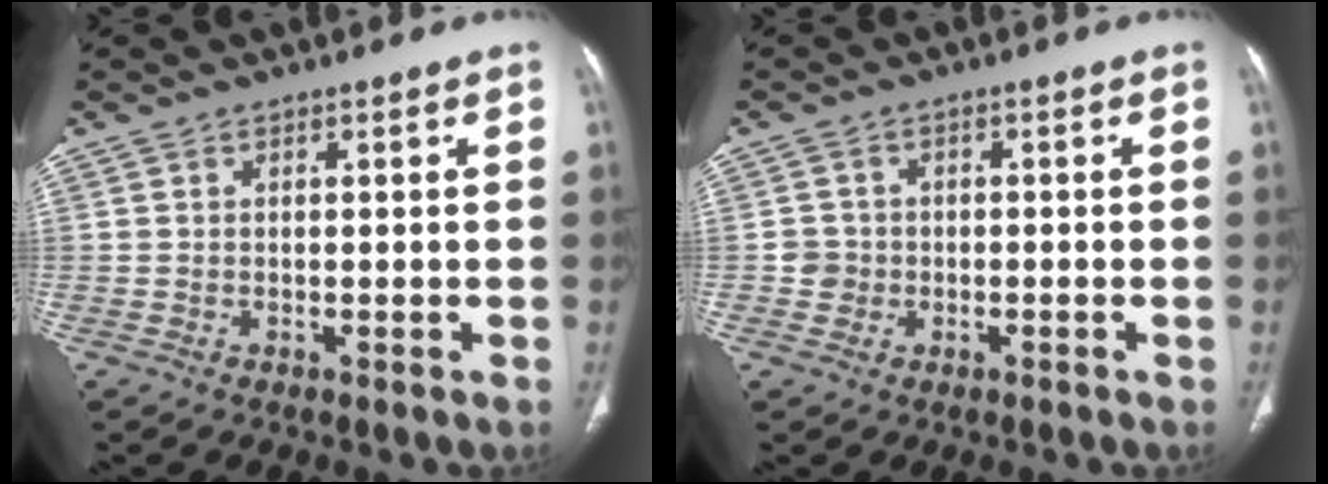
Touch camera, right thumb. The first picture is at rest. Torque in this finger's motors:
{"motor_torque": [-0.08, 0.27, 0.36, -0.19, 0.03]}